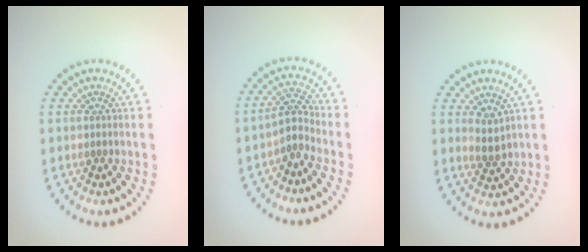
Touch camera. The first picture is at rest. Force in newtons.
{"total": 2.1, "press": 1.6, "slide": 1.3}
{"total": 1.7, "press": 1.3, "slide": 1.0}